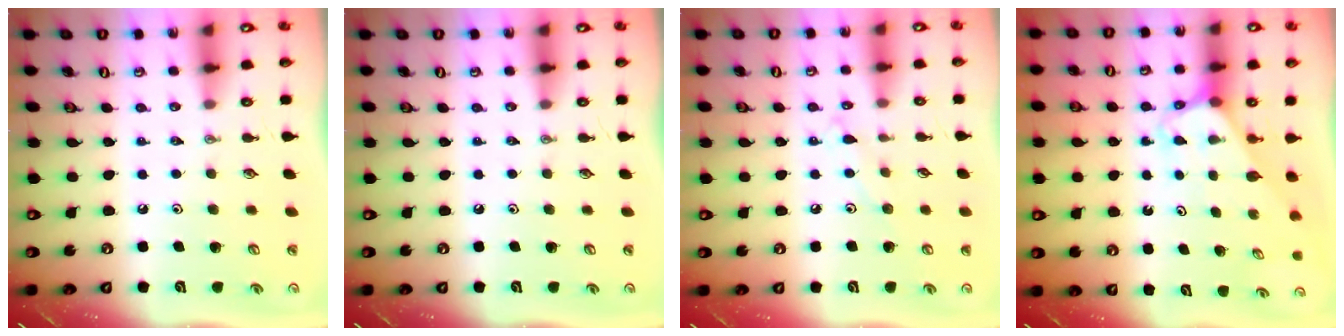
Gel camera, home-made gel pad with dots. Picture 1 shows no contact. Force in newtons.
{"total": 0.0}
{"total": 6.3, "press": 6.3, "slide": 0.7}
{"total": 3.1, "press": 3.1, "slide": 0.2}